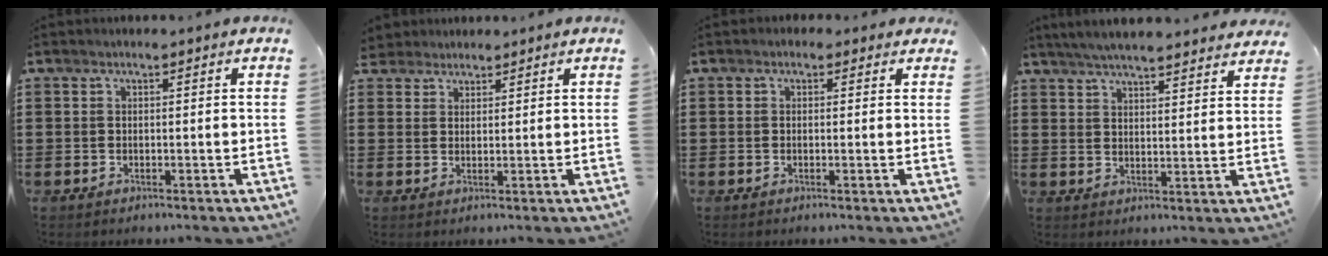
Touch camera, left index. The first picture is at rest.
{"total": 2.2, "force": [1.9, 1.0, -0.2], "torque": [-0.005, 0.009, 0.037]}
{"total": 1.0, "force": [0.2, 0.9, 0.4], "torque": [-0.009, 0.006, 0.002]}
{"total": 5.1, "force": [4.9, -0.2, 1.3], "torque": [-0.040, -0.020, 0.088]}